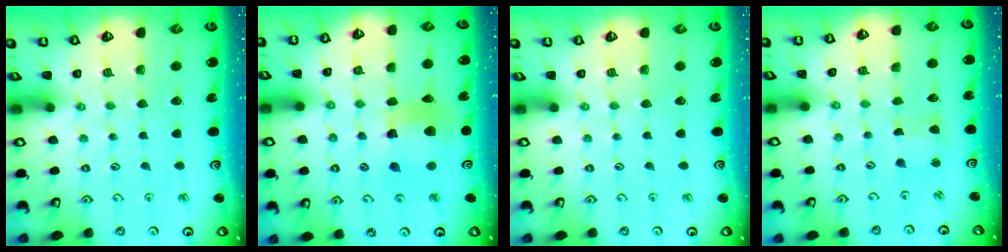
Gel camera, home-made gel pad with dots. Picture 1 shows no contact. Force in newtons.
{"total": 12.0, "press": 11.9, "slide": 1.4}
{"total": 0.0}
{"total": 2.8, "press": 2.7, "slide": 0.6}